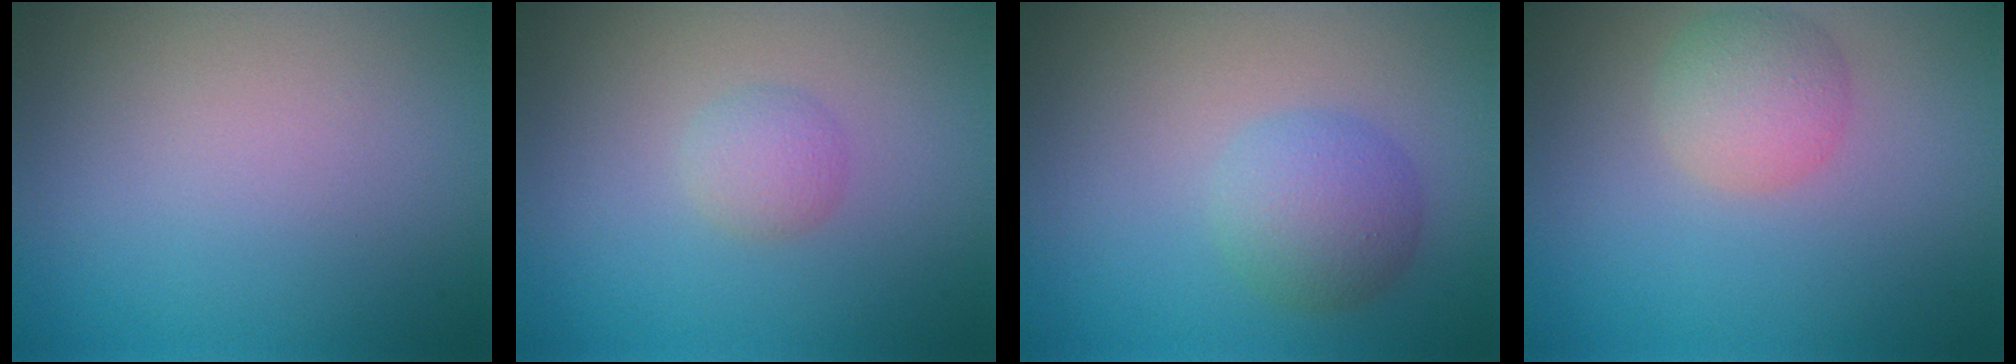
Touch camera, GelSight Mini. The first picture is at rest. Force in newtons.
{"total": 1.5, "press": 1.5, "slide": 0.1}
{"total": 3.4, "press": 3.4, "slide": 0.2}
{"total": 3.0, "press": 3.0, "slide": 0.2}